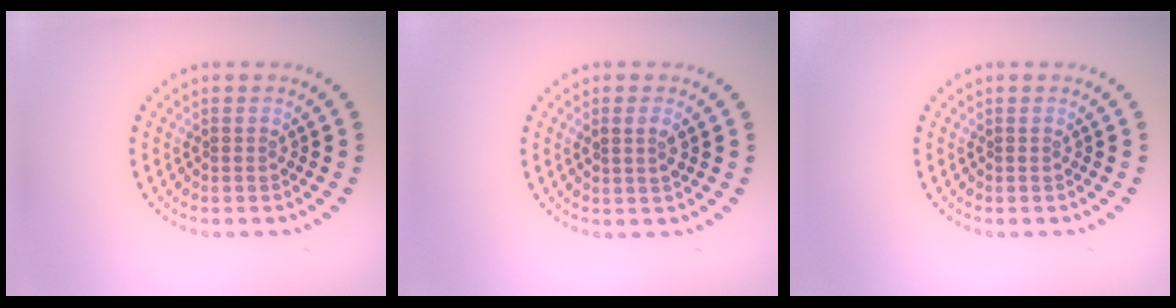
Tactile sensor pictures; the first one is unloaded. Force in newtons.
{"total": 1.3, "press": 1.3, "slide": 0.3}
{"total": 0.0}